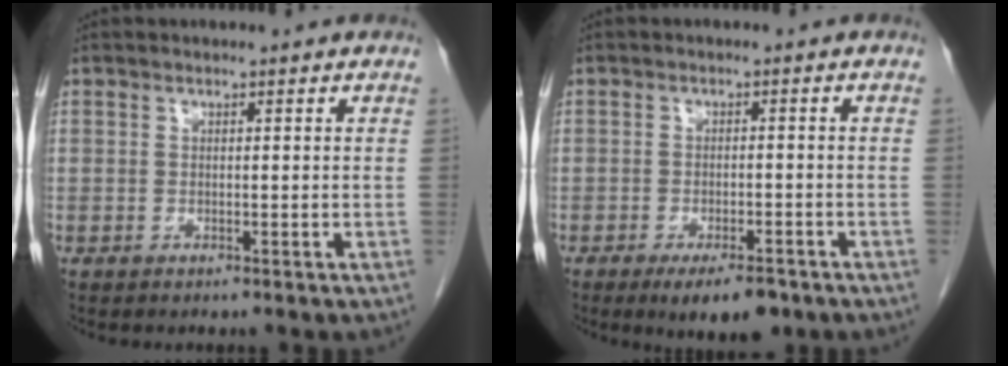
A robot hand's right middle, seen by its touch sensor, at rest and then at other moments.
{"total": 6.6, "force": [-4.5, 2.1, 4.4], "torque": [-0.060, -0.007, -0.063]}